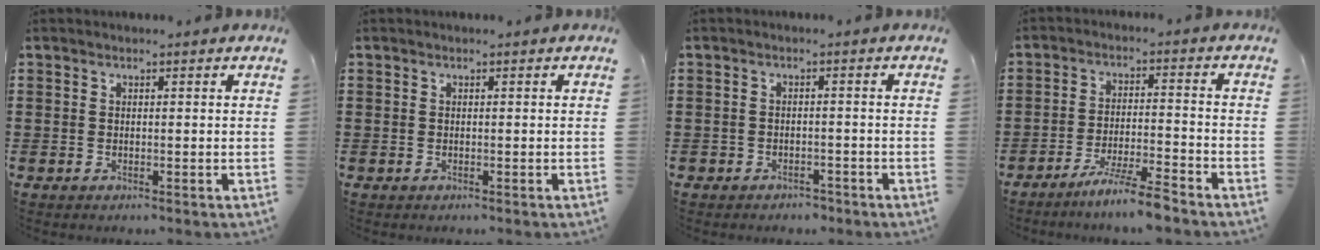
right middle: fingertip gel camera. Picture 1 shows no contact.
{"total": 0.0}
{"total": 1.6, "force": [-1.5, 0.6, -0.2], "torque": [-0.004, 0.002, -0.036]}
{"total": 6.5, "force": [-5.5, -0.4, 3.3], "torque": [-0.064, -0.012, -0.104]}